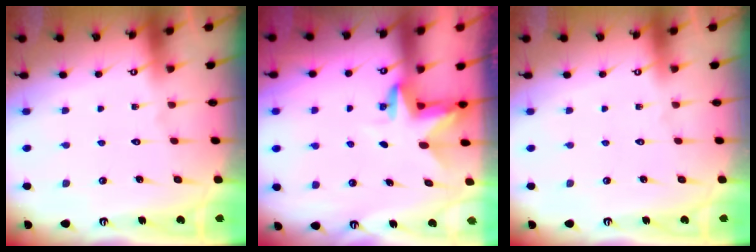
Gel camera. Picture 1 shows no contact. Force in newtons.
{"total": 3.2, "press": 3.2, "slide": 0.2}
{"total": 0.0}